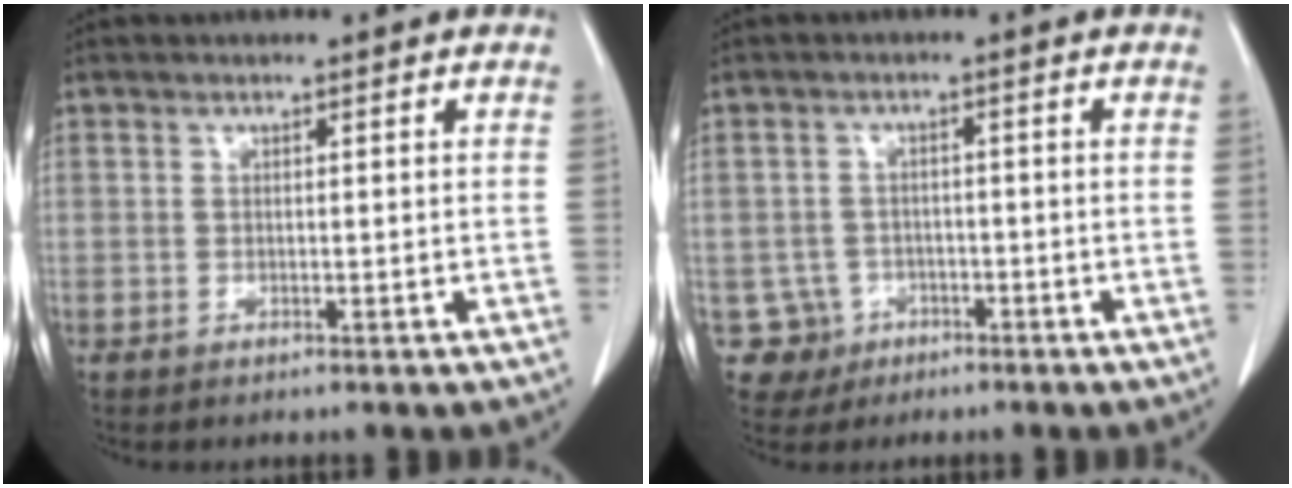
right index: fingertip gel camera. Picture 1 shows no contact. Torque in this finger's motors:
{"motor_torque": [-0.52, 0.34, -0.79, -0.21]}